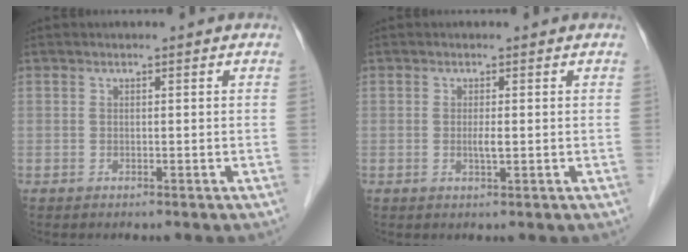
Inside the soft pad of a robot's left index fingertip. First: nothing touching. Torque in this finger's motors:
{"motor_torque": [0.26, 0.20, 0.03, 0.02]}